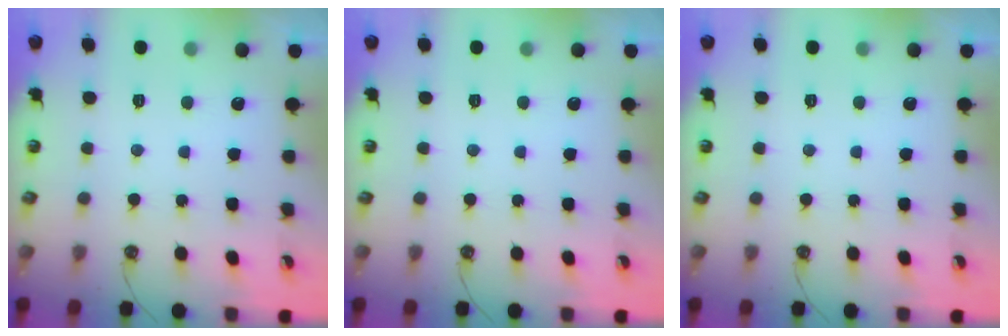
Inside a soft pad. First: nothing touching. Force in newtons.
{"total": 0.0}
{"total": 0.0}